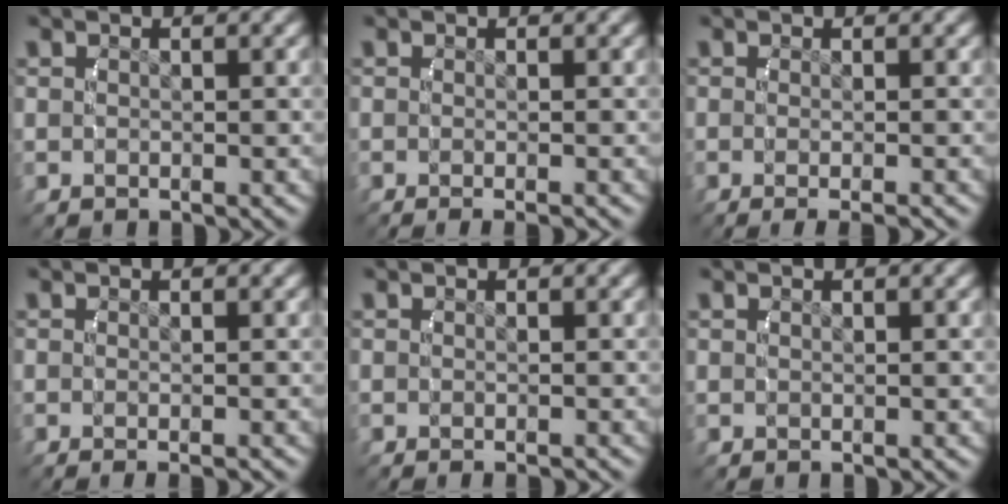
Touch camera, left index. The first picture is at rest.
{"total": 2.0, "force": [-1.6, 0.2, 1.3], "torque": [-0.014, -0.002, -0.021]}
{"total": 3.0, "force": [-2.2, 0.3, 2.0], "torque": [-0.026, -0.006, -0.027]}
{"total": 1.5, "force": [-1.1, 0.0, 1.1], "torque": [-0.013, -0.002, -0.013]}
{"total": 0.9, "force": [-0.8, 0.0, 0.5], "torque": [-0.006, 0.000, -0.011]}
{"total": 0.0}